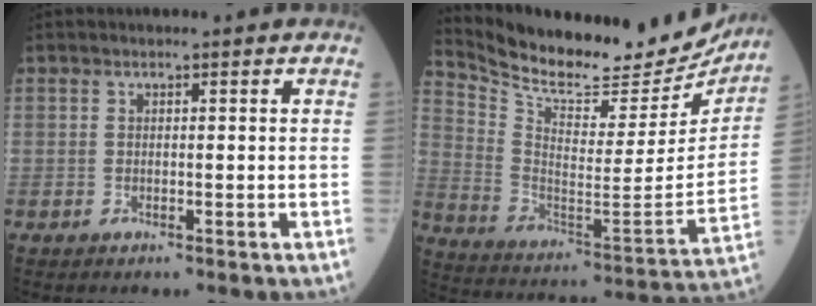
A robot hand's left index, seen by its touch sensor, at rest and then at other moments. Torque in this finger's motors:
{"motor_torque": [0.96, -1.18, 0.04, 0.02]}